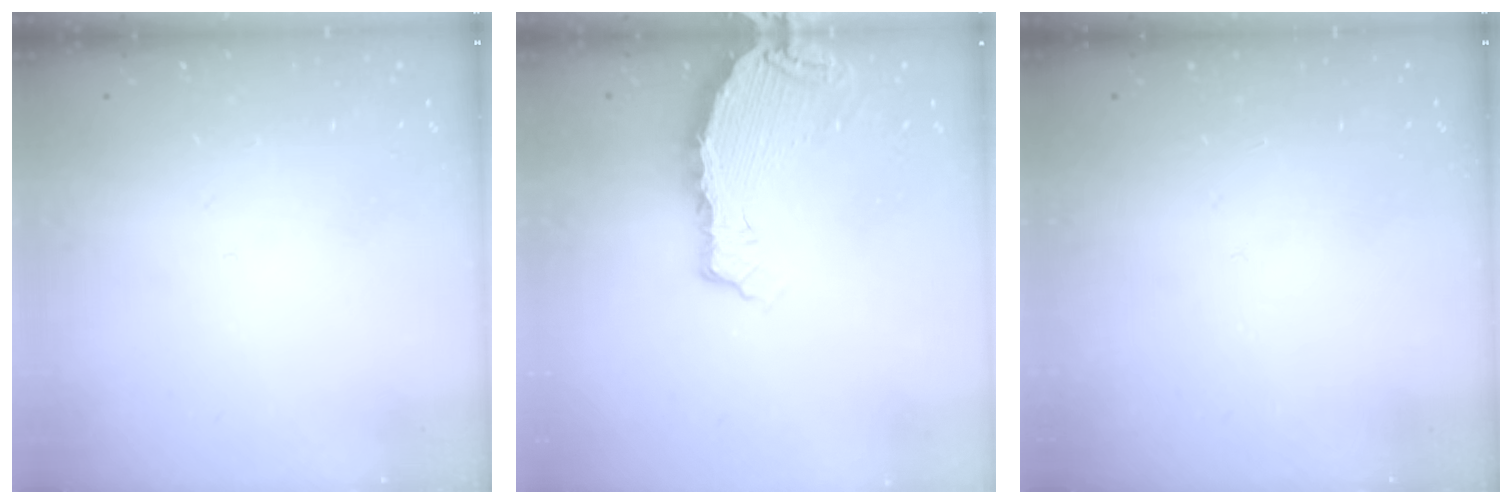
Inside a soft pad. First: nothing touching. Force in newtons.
{"total": 5.6, "press": 5.6, "slide": 0.6}
{"total": 0.0}